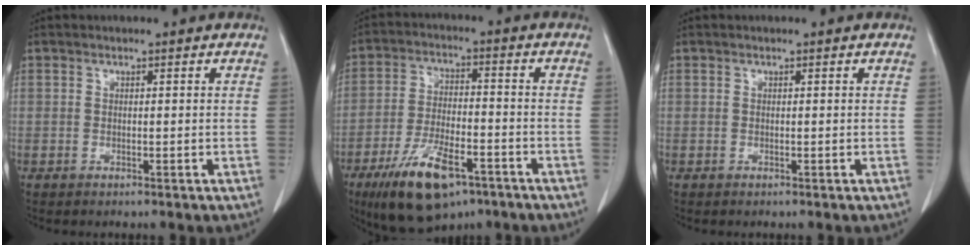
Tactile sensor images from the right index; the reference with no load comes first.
{"total": 13.3, "force": [-8.0, 4.8, 9.5], "torque": [-0.184, -0.011, -0.130]}
{"total": 0.0}